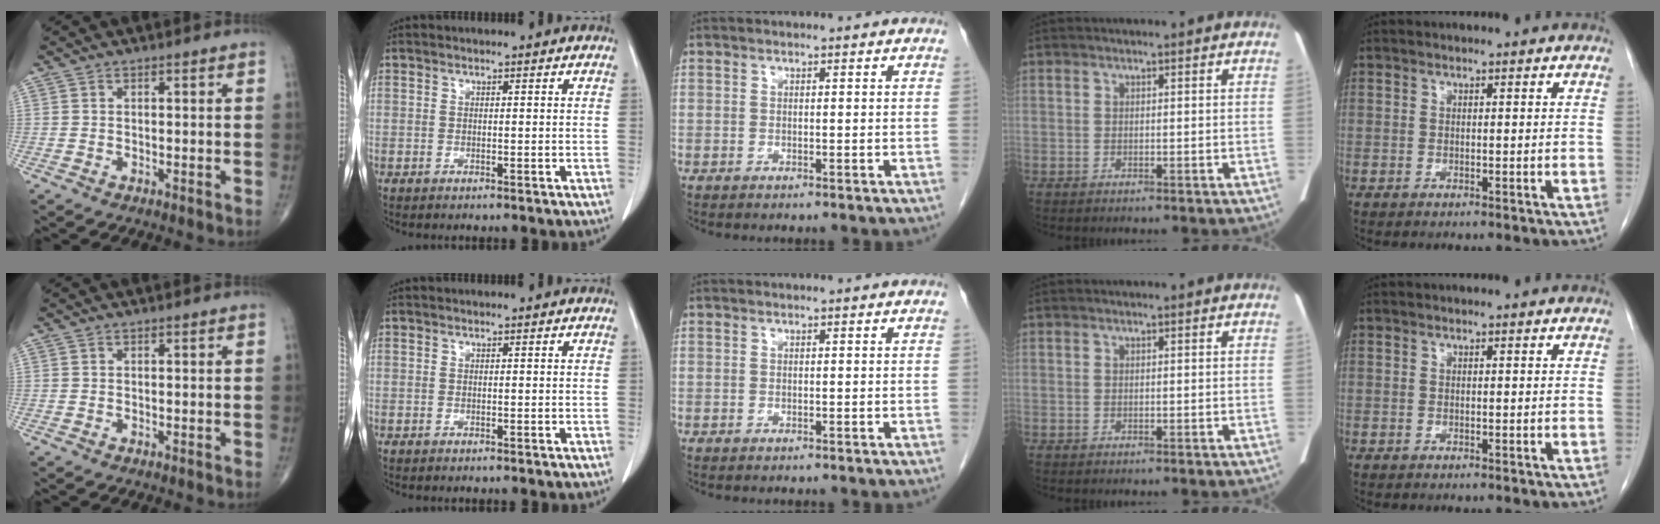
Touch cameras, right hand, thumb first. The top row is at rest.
{}